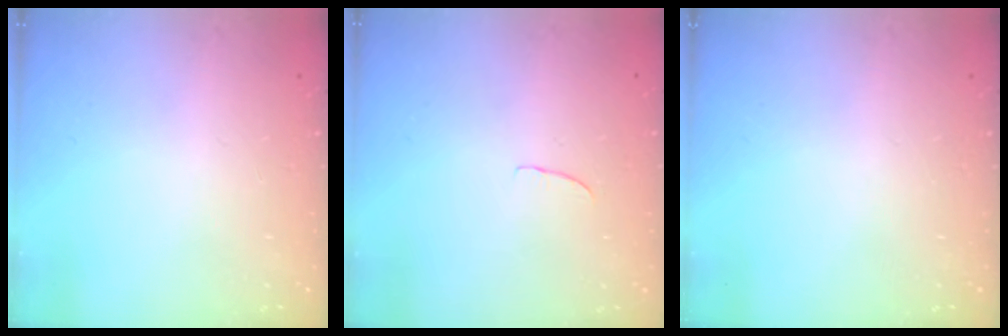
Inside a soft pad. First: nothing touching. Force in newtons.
{"total": 3.7, "press": 3.7, "slide": 0.3}
{"total": 0.0}